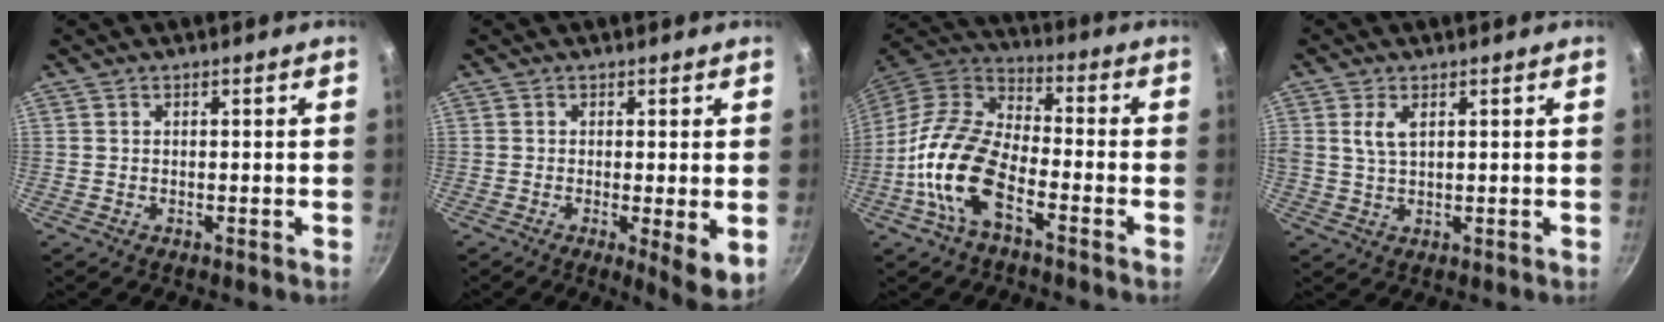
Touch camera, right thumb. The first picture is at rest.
{"total": 5.9, "force": [-0.9, 1.3, 5.7], "torque": [-0.090, -0.020, -0.017]}
{"total": 16.0, "force": [-5.9, 8.0, 12.5], "torque": [-0.255, 0.044, -0.121]}
{"total": 3.3, "force": [1.3, 1.6, 2.6], "torque": [-0.055, -0.001, 0.032]}